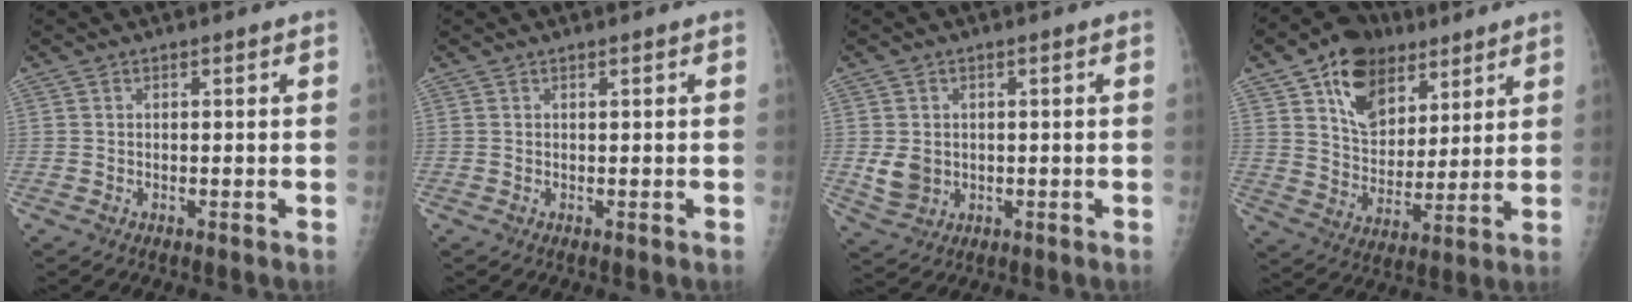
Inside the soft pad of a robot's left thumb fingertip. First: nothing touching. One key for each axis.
{"total": 0.0}
{"total": 5.0, "fx": 0.0, "fy": 4.2, "fz": 2.7, "tx": -0.039, "ty": -0.004, "tz": 0.012}
{"total": 15.8, "fx": 8.5, "fy": 10.5, "fz": 8.2, "tx": -0.097, "ty": -0.031, "tz": 0.150}